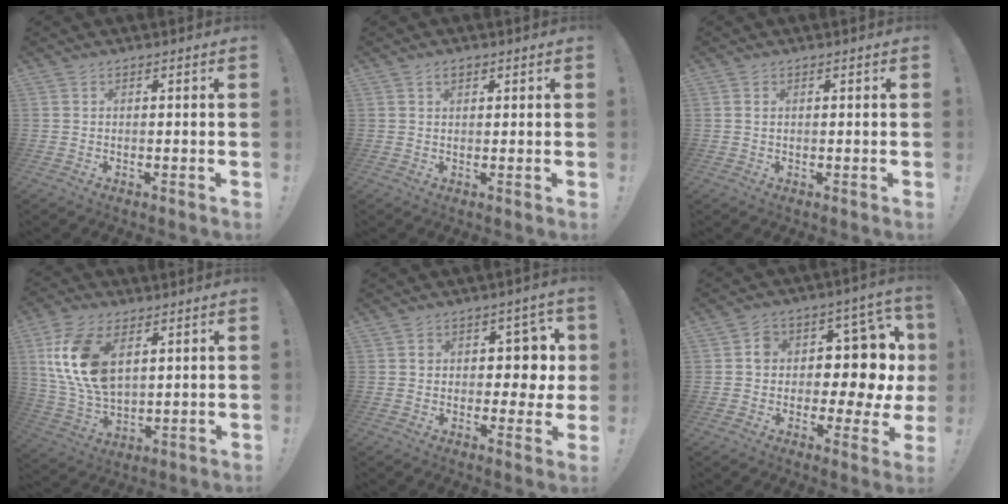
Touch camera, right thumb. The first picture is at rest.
{"total": 2.0, "force": [1.1, 1.2, 1.2], "torque": [-0.025, 0.005, 0.020]}
{"total": 0.9, "force": [0.4, 0.6, 0.5], "torque": [-0.009, 0.001, 0.008]}
{"total": 16.8, "force": [6.1, 10.1, 11.9], "torque": [-0.244, -0.019, 0.114]}
{"total": 5.7, "force": [0.9, 4.6, 3.2], "torque": [-0.030, -0.009, 0.013]}
{"total": 11.4, "force": [0.9, 6.3, 9.5], "torque": [-0.130, -0.013, 0.003]}